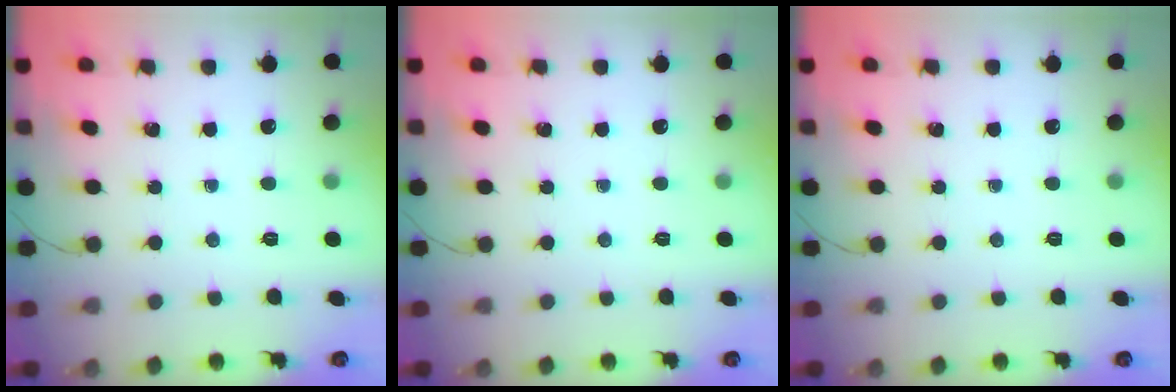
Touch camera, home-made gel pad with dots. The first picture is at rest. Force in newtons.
{"total": 0.0}
{"total": 0.0}